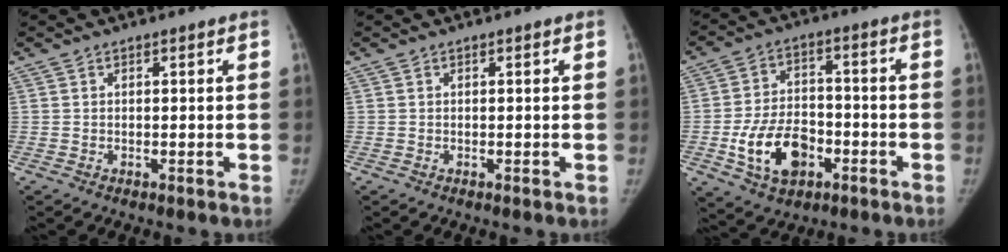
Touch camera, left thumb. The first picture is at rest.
{"total": 0.0}
{"total": 12.7, "force": [-4.6, 8.3, 8.4], "torque": [-0.131, 0.023, -0.076]}